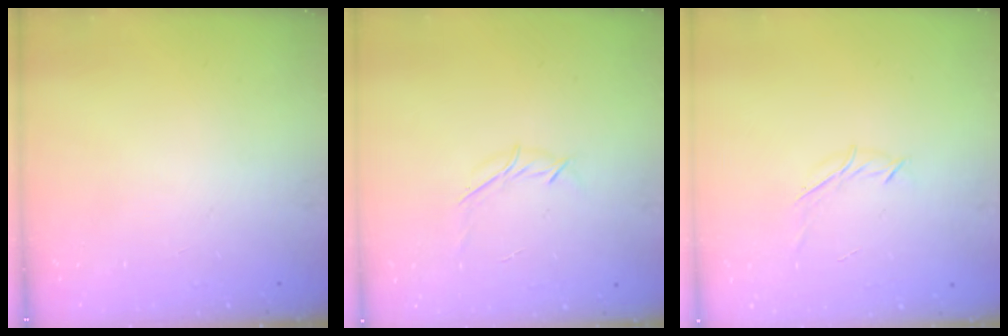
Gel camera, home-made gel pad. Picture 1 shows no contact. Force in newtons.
{"total": 3.9, "press": 3.8, "slide": 0.8}
{"total": 3.9, "press": 3.8, "slide": 0.8}